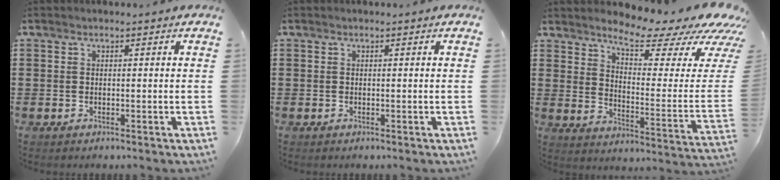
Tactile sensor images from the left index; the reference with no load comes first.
{"total": 0.0}
{"total": 8.8, "force": [7.2, 2.0, 4.6], "torque": [-0.083, -0.063, 0.117]}